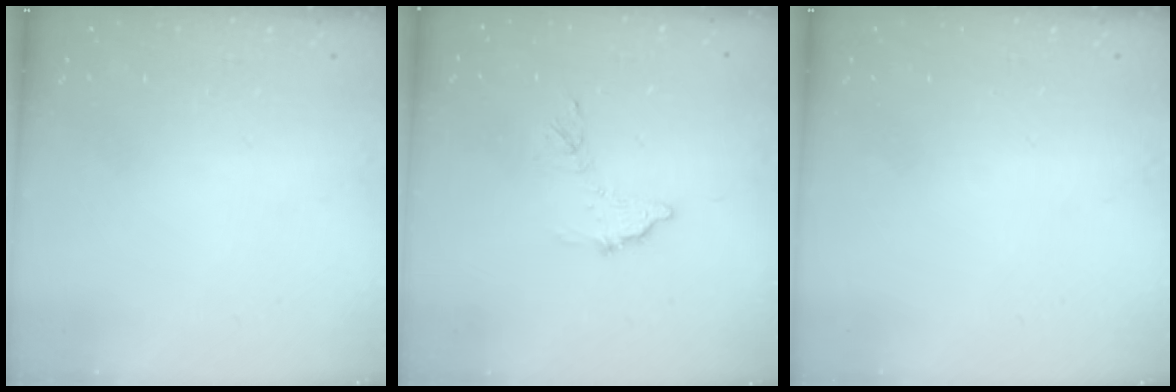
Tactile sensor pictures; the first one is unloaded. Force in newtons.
{"total": 8.4, "press": 8.4, "slide": 0.4}
{"total": 0.0}